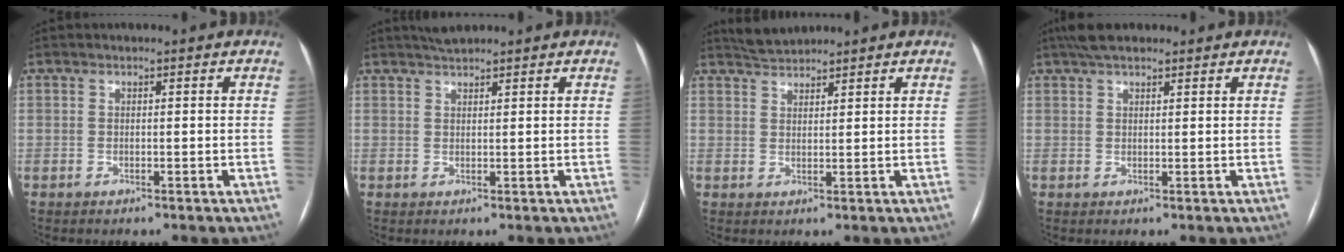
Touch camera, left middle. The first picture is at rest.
{"total": 2.2, "force": [2.1, 0.1, 0.7], "torque": [-0.015, 0.011, 0.039]}
{"total": 3.0, "force": [3.0, 0.1, 0.0], "torque": [-0.009, 0.014, 0.061]}
{"total": 4.8, "force": [3.8, 1.5, 2.5], "torque": [-0.047, 0.028, 0.067]}